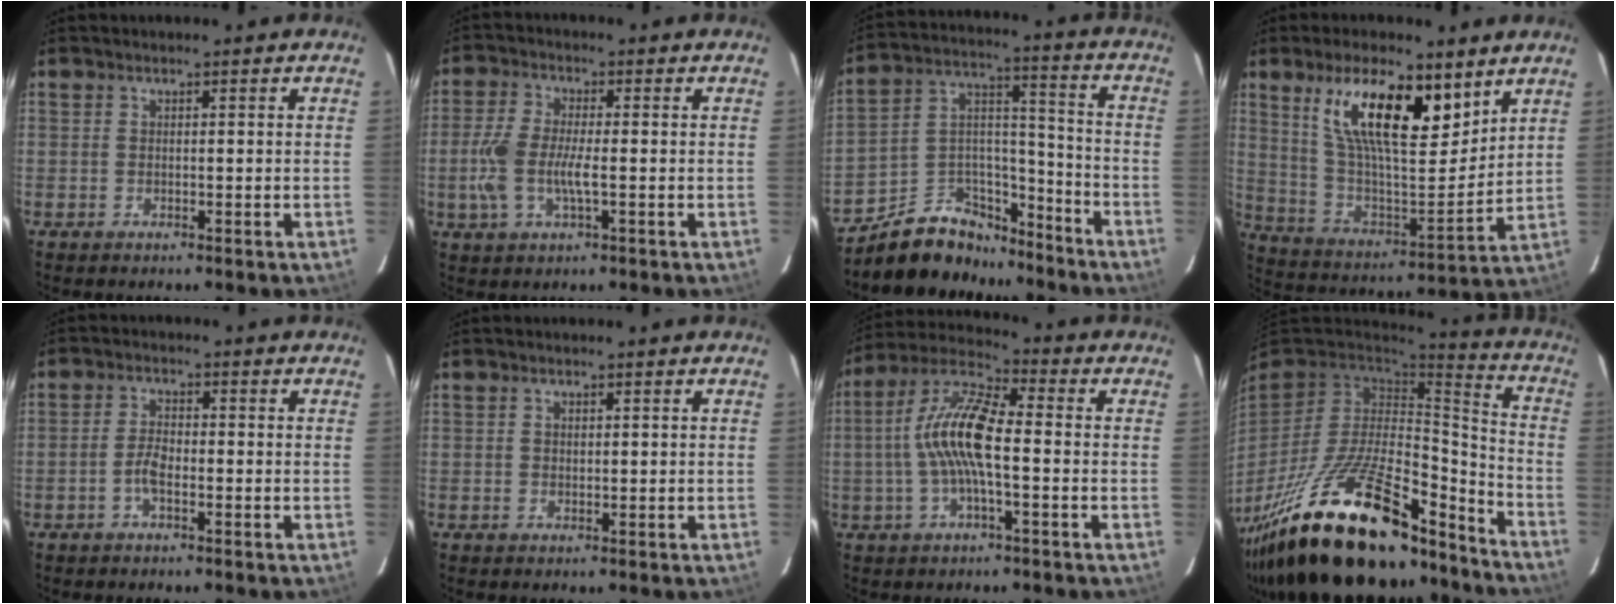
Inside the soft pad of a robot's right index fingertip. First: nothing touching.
{"total": 7.9, "force": [-1.7, 2.8, 7.2], "torque": [-0.162, -0.002, -0.033]}
{"total": 14.5, "force": [-11.5, 7.8, 4.3], "torque": [-0.085, 0.070, -0.179]}
{"total": 18.8, "force": [10.4, 6.5, 14.2], "torque": [-0.254, 0.009, 0.194]}
{"total": 3.3, "force": [-1.4, 1.2, 2.7], "torque": [-0.062, 0.006, -0.028]}
{"total": 0.8, "force": [0.3, 0.7, 0.3], "torque": [-0.004, 0.003, 0.006]}
{"total": 12.0, "force": [-1.2, 3.2, 11.5], "torque": [-0.234, 0.015, -0.028]}
{"total": 34.7, "force": [-23.9, 12.3, 21.9], "torque": [-0.408, -0.027, -0.370]}